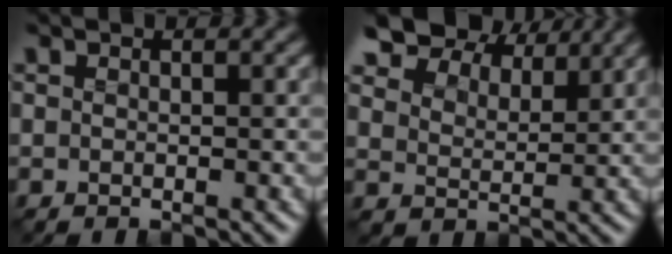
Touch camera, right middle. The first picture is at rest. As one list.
[{"total": 8.8, "force": [7.3, 3.9, 3.1], "torque": [-0.087, -0.007, 0.127]}]